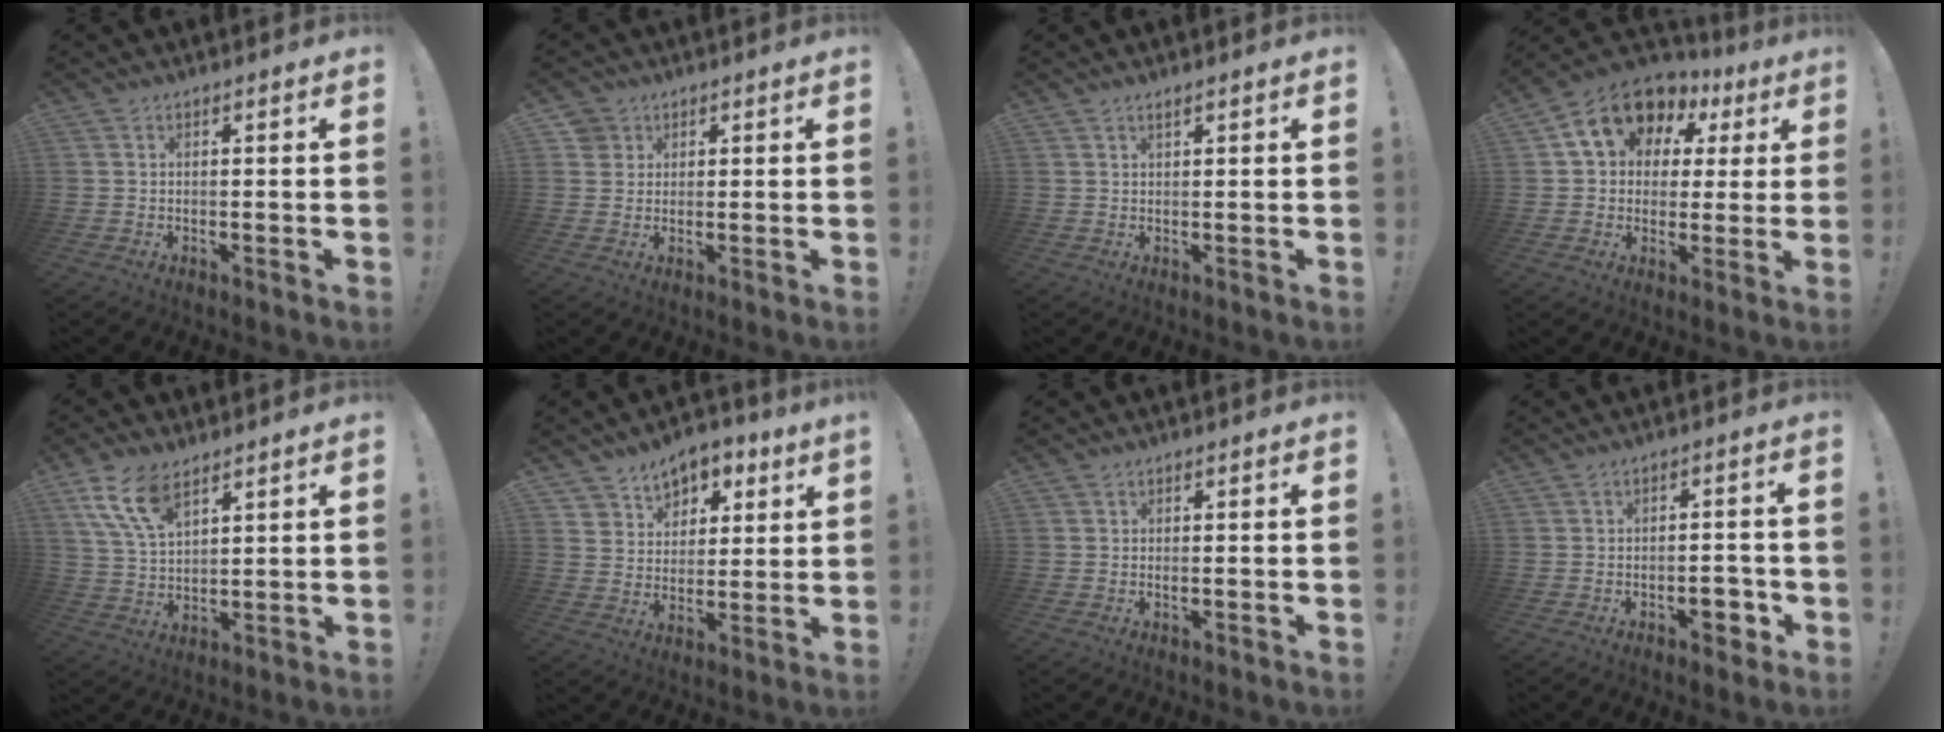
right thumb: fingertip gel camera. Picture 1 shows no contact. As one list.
[{"total": 3.1, "force": [1.6, 2.7, 0.2], "torque": [-0.001, -0.004, 0.027]}, {"total": 1.1, "force": [0.8, 0.1, 0.7], "torque": [-0.016, 0.001, 0.016]}, {"total": 14.5, "force": [6.7, 10.5, 7.5], "torque": [-0.118, -0.025, 0.125]}, {"total": 11.4, "force": [7.2, 5.1, 7.3], "torque": [-0.138, -0.022, 0.137]}, {"total": 8.2, "force": [5.6, 5.7, 1.5], "torque": [-0.015, -0.045, 0.109]}, {"total": 0.0}, {"total": 4.6, "force": [-2.2, 2.5, 3.2], "torque": [-0.036, 0.012, -0.038]}]